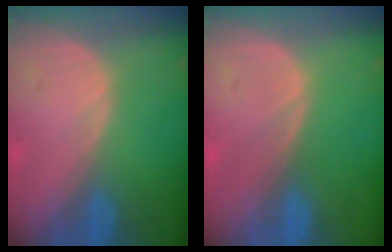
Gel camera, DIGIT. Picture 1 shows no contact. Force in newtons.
{"total": 0.0}